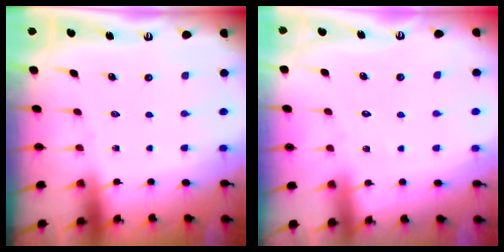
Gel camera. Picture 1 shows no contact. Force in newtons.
{"total": 2.9, "press": 2.9, "slide": 0.3}